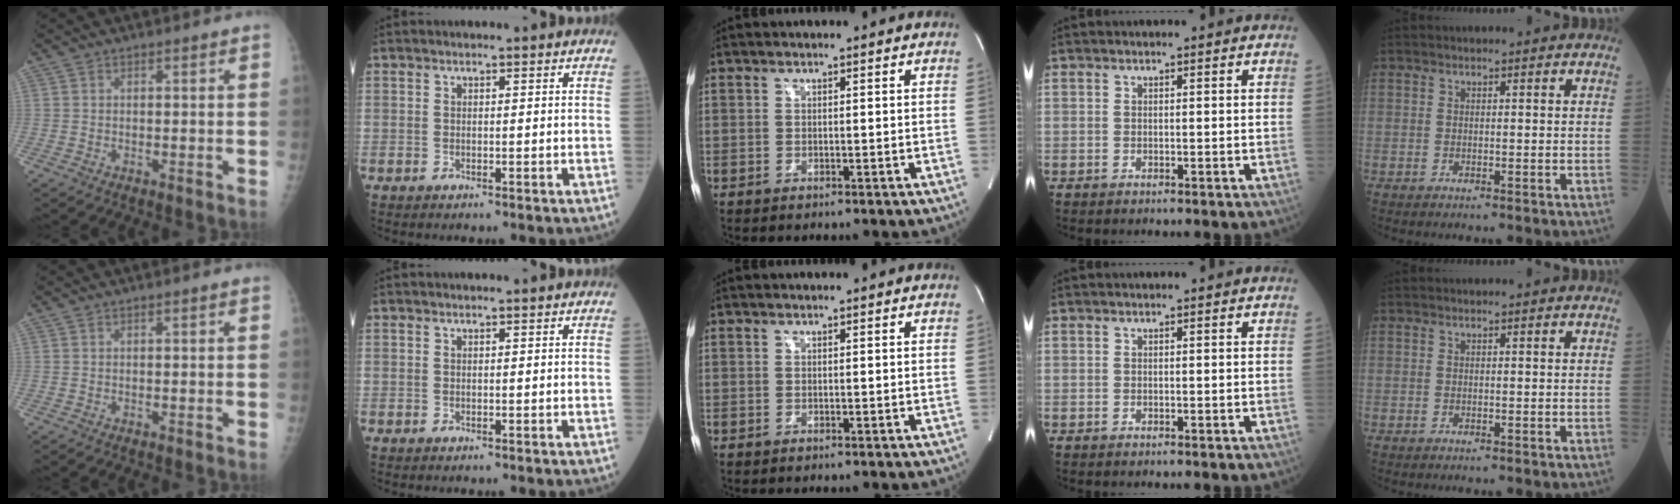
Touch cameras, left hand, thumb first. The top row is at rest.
{}